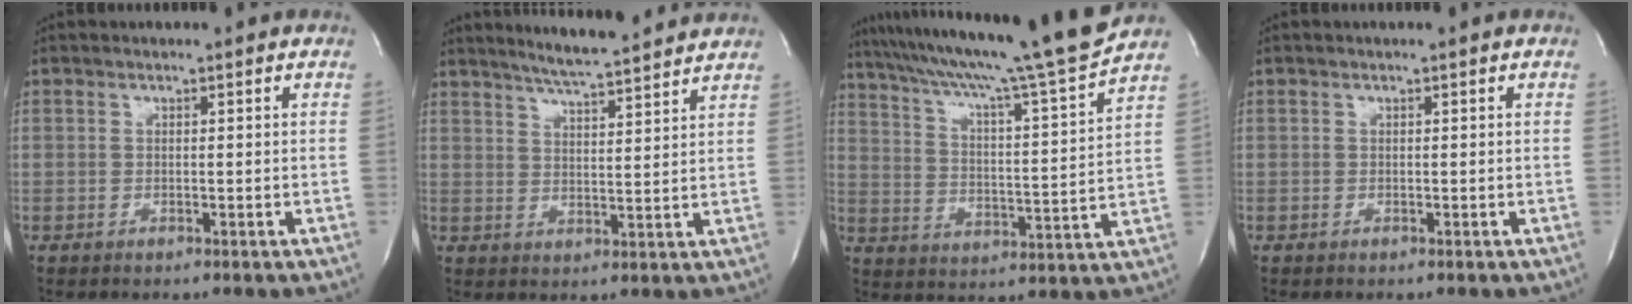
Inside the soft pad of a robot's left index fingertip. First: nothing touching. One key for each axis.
{"total": 10.7, "fx": 9.8, "fy": 0.1, "fz": 4.4, "tx": -0.078, "ty": 0.011, "tz": 0.140}
{"total": 21.3, "fx": 18.4, "fy": -1.8, "fz": 10.5, "tx": -0.178, "ty": -0.027, "tz": 0.274}
{"total": 0.0}